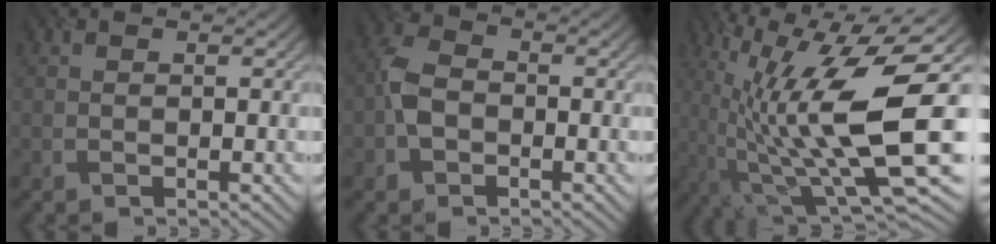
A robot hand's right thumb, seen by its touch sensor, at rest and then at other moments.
{"total": 4.5, "force": [-1.4, 3.3, 2.8], "torque": [-0.065, 0.004, -0.037]}
{"total": 18.9, "force": [0.4, 5.4, 18.1], "torque": [-0.310, -0.017, 0.020]}